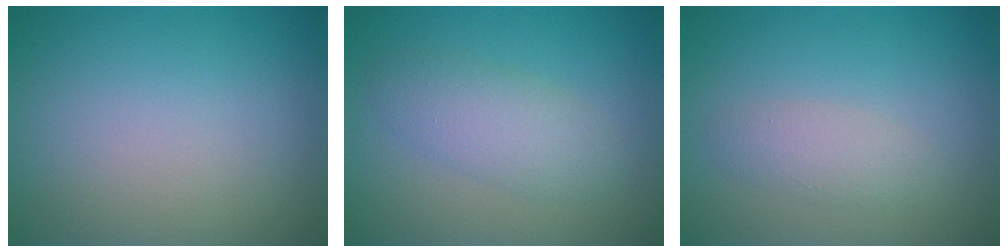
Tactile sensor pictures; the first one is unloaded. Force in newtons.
{"total": 3.2, "press": 3.2, "slide": 0.0}
{"total": 1.8, "press": 1.8, "slide": 0.0}